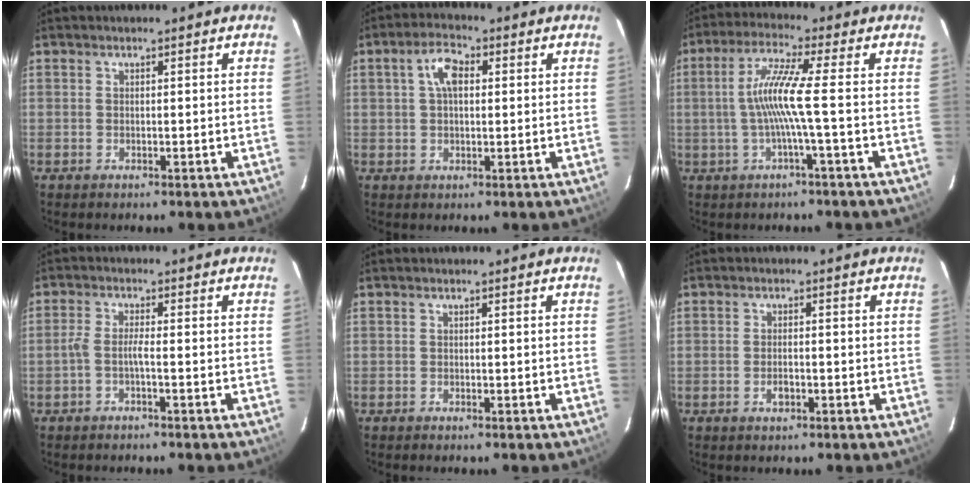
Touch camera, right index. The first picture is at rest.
{"total": 5.2, "force": [1.2, 2.8, 4.2], "torque": [-0.079, 0.018, 0.023]}
{"total": 7.8, "force": [-1.1, -1.3, 7.6], "torque": [-0.160, 0.003, -0.019]}
{"total": 2.3, "force": [-1.3, -0.1, 1.9], "torque": [-0.045, 0.004, -0.026]}
{"total": 0.0}
{"total": 2.2, "force": [-0.9, 1.0, 1.7], "torque": [-0.034, 0.001, -0.016]}